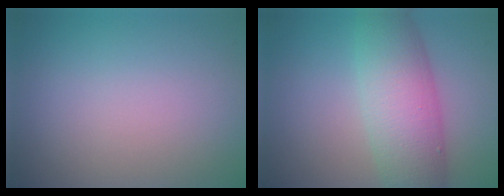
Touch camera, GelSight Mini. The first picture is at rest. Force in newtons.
{"total": 7.9, "press": 7.9, "slide": 0.2}